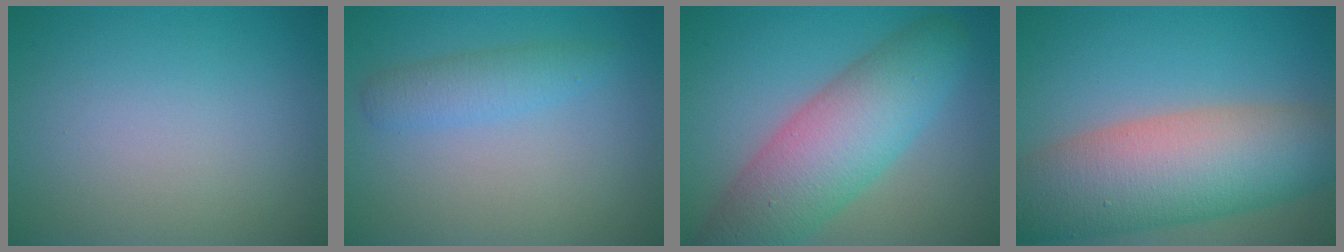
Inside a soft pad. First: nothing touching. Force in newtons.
{"total": 2.4, "press": 2.4, "slide": 0.1}
{"total": 8.8, "press": 8.8, "slide": 0.3}
{"total": 11.6, "press": 11.6, "slide": 0.5}